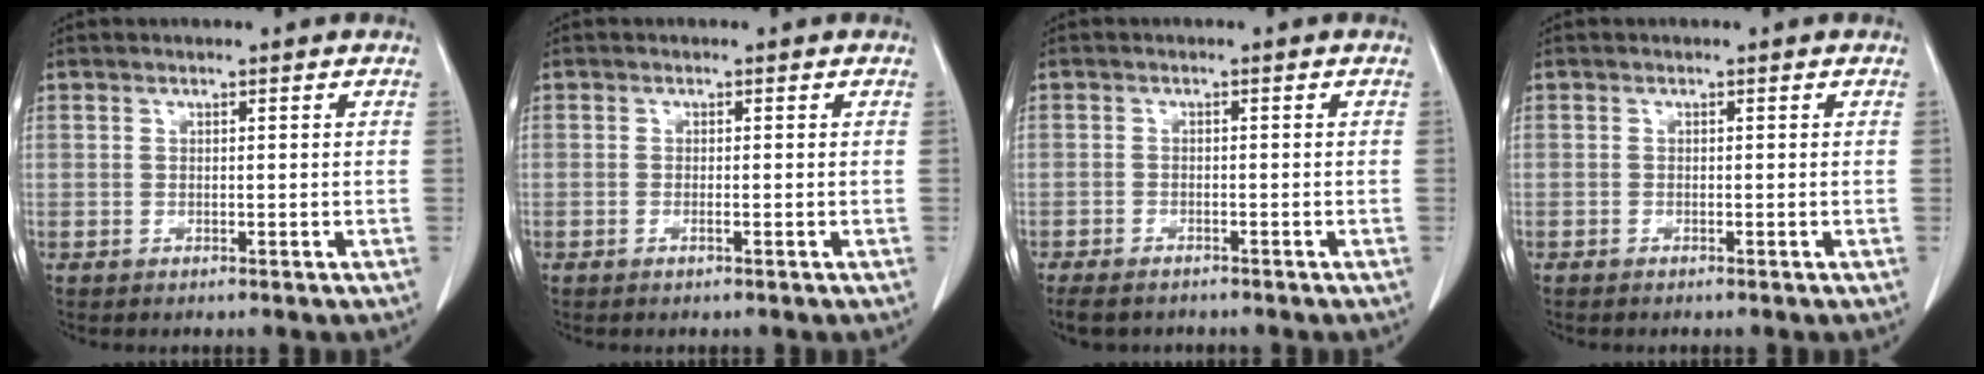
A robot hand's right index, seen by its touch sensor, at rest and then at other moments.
{"total": 0.7, "force": [-0.3, 0.0, 0.6], "torque": [-0.012, -0.001, -0.003]}
{"total": 4.7, "force": [-3.9, 1.9, 1.9], "torque": [-0.027, -0.007, -0.056]}
{"total": 0.0}